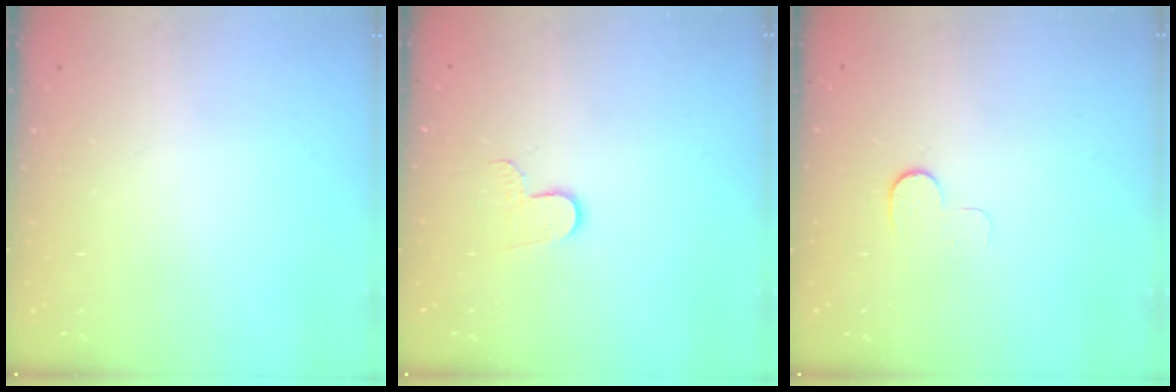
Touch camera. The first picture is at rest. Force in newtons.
{"total": 5.8, "press": 5.8, "slide": 0.5}
{"total": 6.5, "press": 6.5, "slide": 0.5}